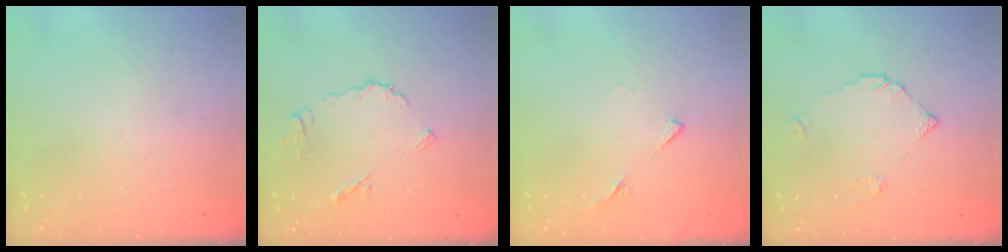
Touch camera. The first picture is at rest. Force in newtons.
{"total": 7.8, "press": 7.8, "slide": 0.4}
{"total": 4.8, "press": 4.8, "slide": 0.5}
{"total": 3.0, "press": 3.0, "slide": 0.3}